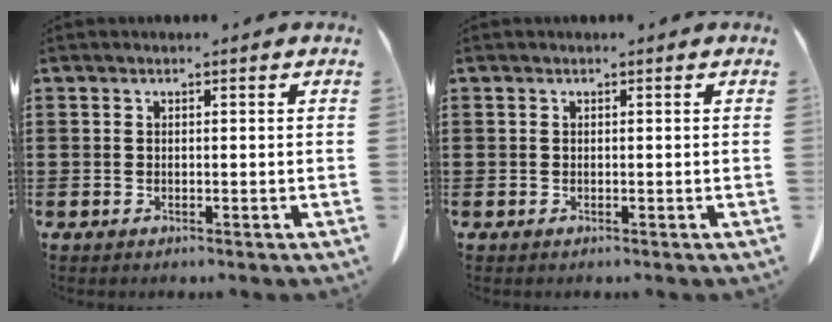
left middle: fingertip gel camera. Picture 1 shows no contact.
{"total": 0.0}